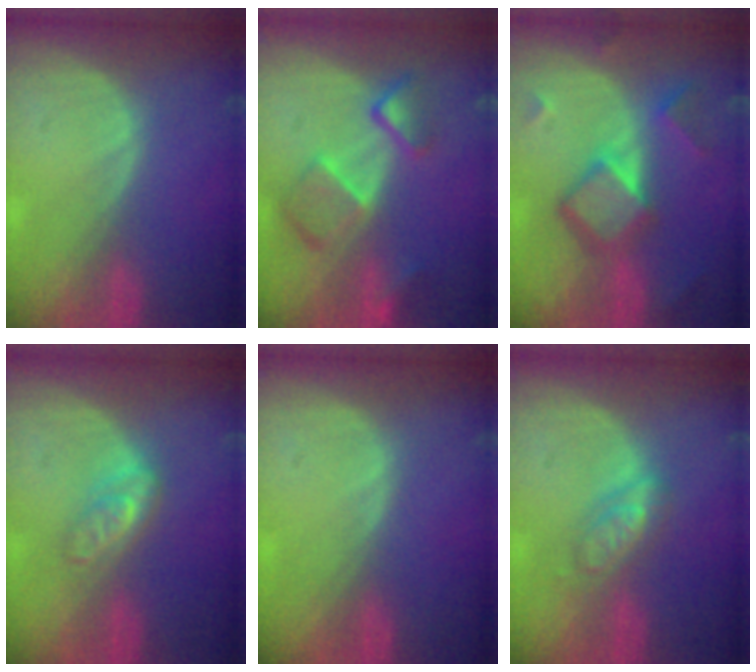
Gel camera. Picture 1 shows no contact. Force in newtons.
{"total": 7.9, "press": 6.8, "slide": 4.1}
{"total": 7.9, "press": 7.8, "slide": 0.5}
{"total": 4.8, "press": 4.2, "slide": 2.3}
{"total": 0.5, "press": 0.0, "slide": 0.5}
{"total": 4.5, "press": 4.5, "slide": 0.6}